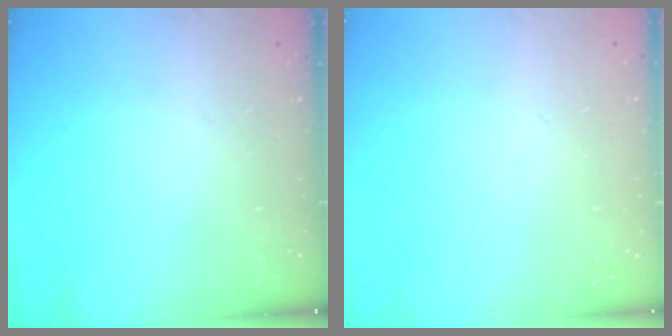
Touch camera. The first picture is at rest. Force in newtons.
{"total": 0.0}